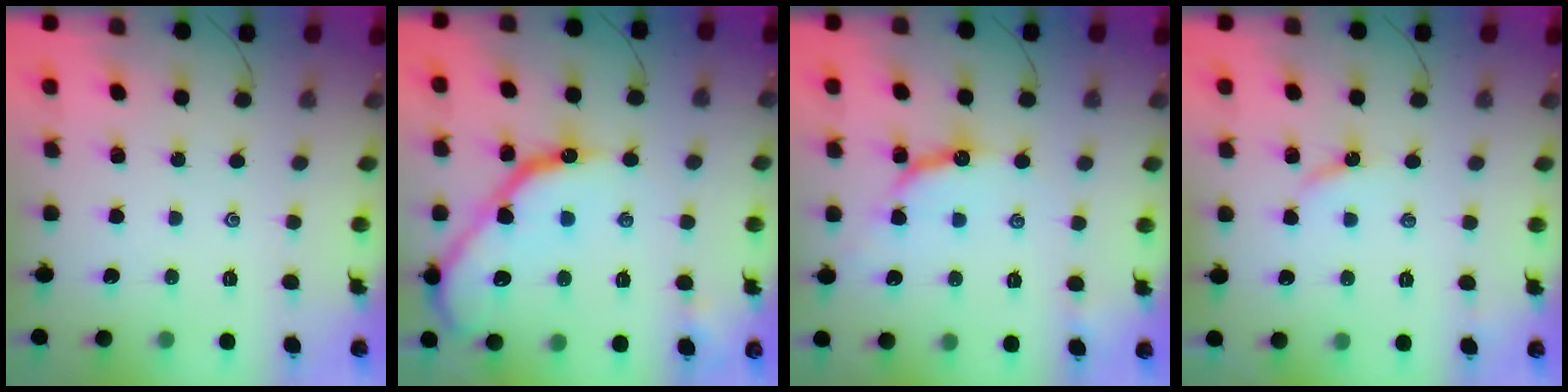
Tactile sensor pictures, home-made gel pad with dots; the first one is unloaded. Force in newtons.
{"total": 17.1, "press": 17.1, "slide": 1.3}
{"total": 9.8, "press": 9.8, "slide": 0.4}
{"total": 3.8, "press": 3.8, "slide": 0.4}